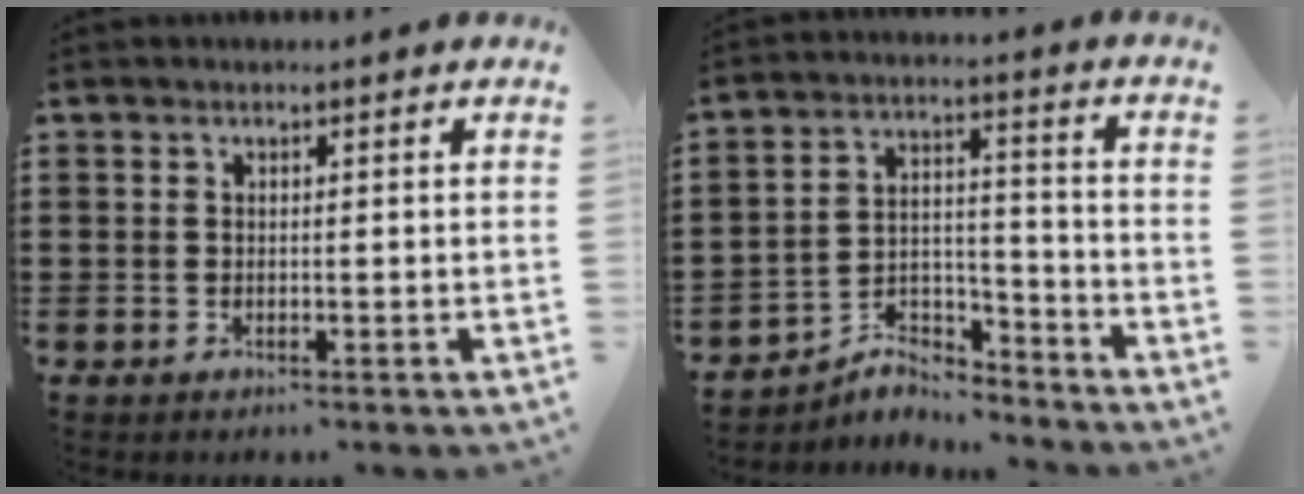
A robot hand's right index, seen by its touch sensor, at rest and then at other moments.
{"total": 6.5, "force": [-6.0, 1.8, 1.6], "torque": [-0.032, 0.014, -0.117]}